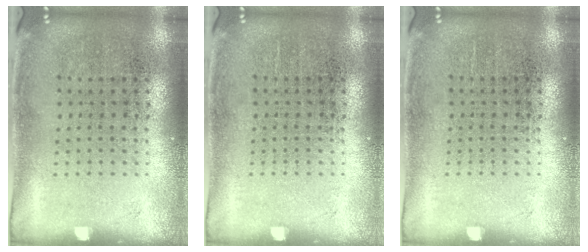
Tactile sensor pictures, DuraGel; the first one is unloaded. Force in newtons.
{"total": 0.0}
{"total": 0.0}